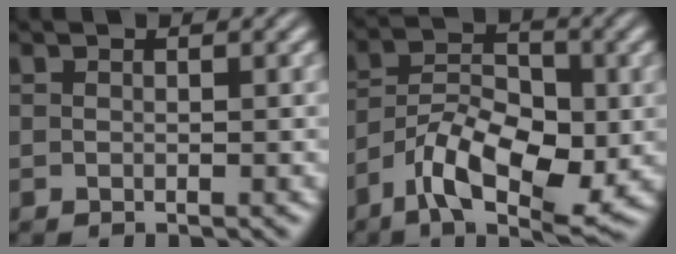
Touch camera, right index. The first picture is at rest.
{"total": 9.9, "force": [-3.0, 6.0, 7.2], "torque": [-0.112, -0.025, -0.056]}